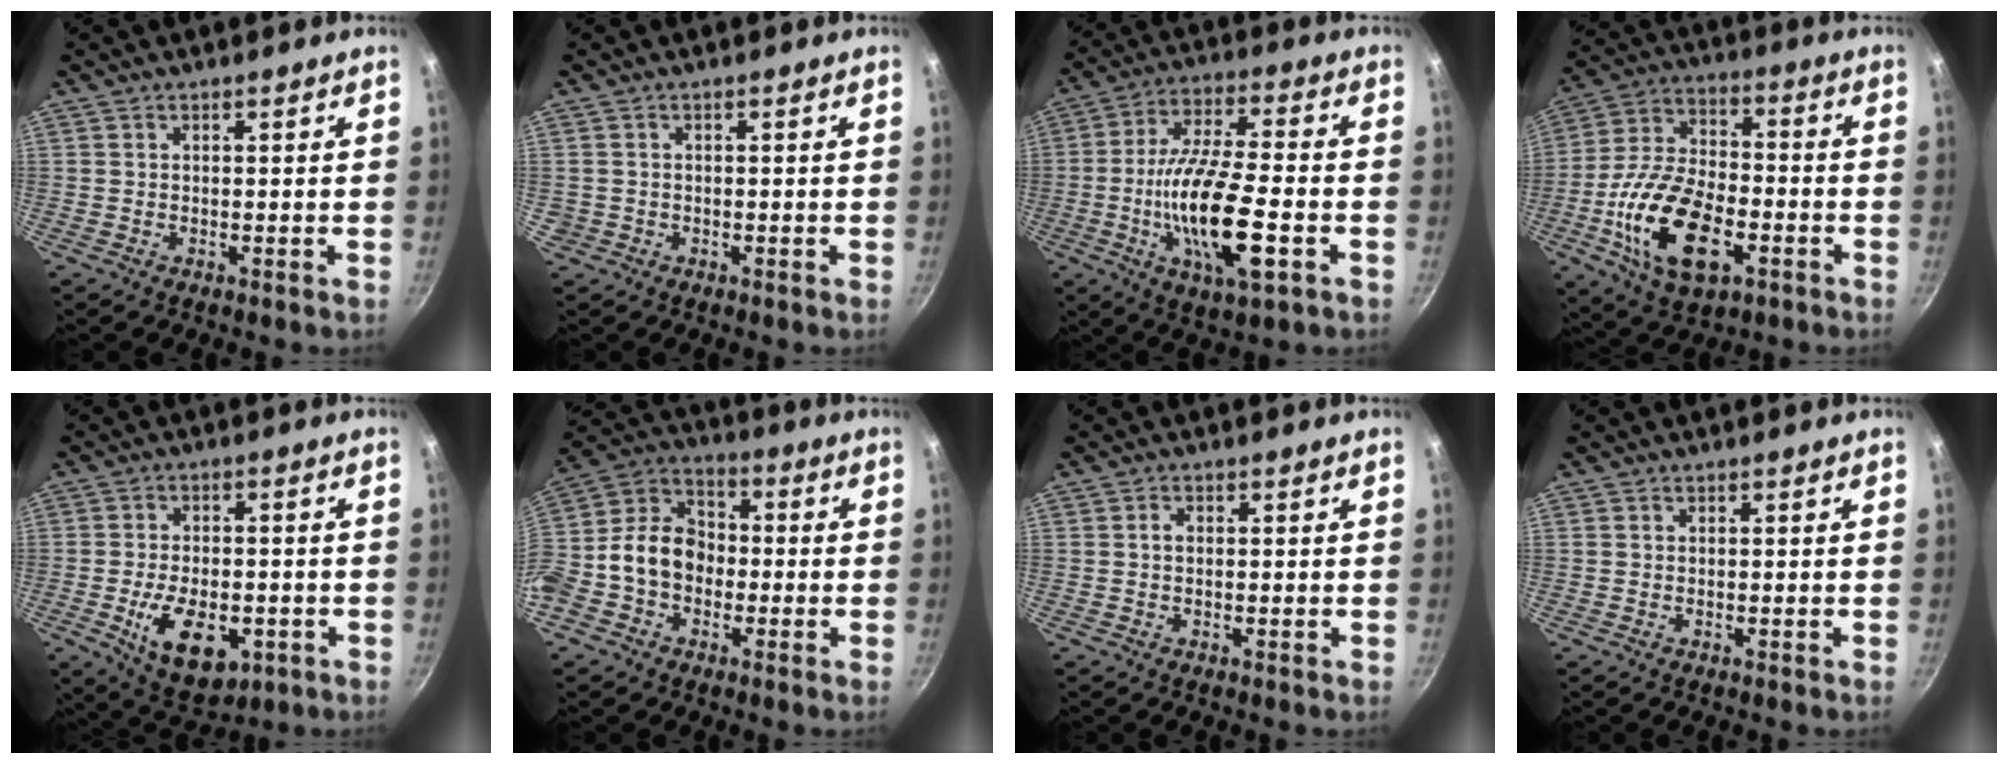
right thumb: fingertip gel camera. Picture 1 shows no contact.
{"total": 1.2, "force": [-0.2, 1.2, 0.2], "torque": [-0.002, 0.003, 0.002]}
{"total": 17.8, "force": [-4.5, 5.4, 16.3], "torque": [-0.299, 0.015, -0.087]}
{"total": 19.8, "force": [-6.3, 10.8, 15.3], "torque": [-0.279, 0.026, -0.113]}
{"total": 12.8, "force": [-3.8, 7.4, 9.7], "torque": [-0.141, 0.001, -0.046]}
{"total": 15.7, "force": [-2.4, 12.2, 9.5], "torque": [-0.146, 0.055, -0.061]}
{"total": 1.5, "force": [0.1, 1.1, 1.0], "torque": [-0.018, 0.005, -0.001]}
{"total": 0.0}